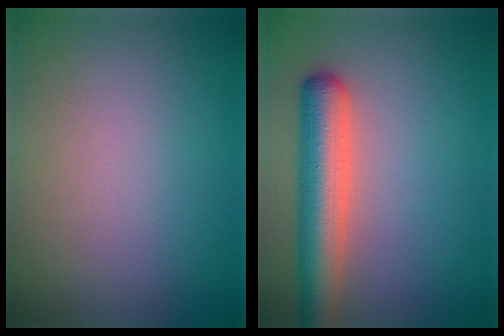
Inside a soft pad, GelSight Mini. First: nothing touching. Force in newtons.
{"total": 5.9, "press": 5.9, "slide": 0.3}